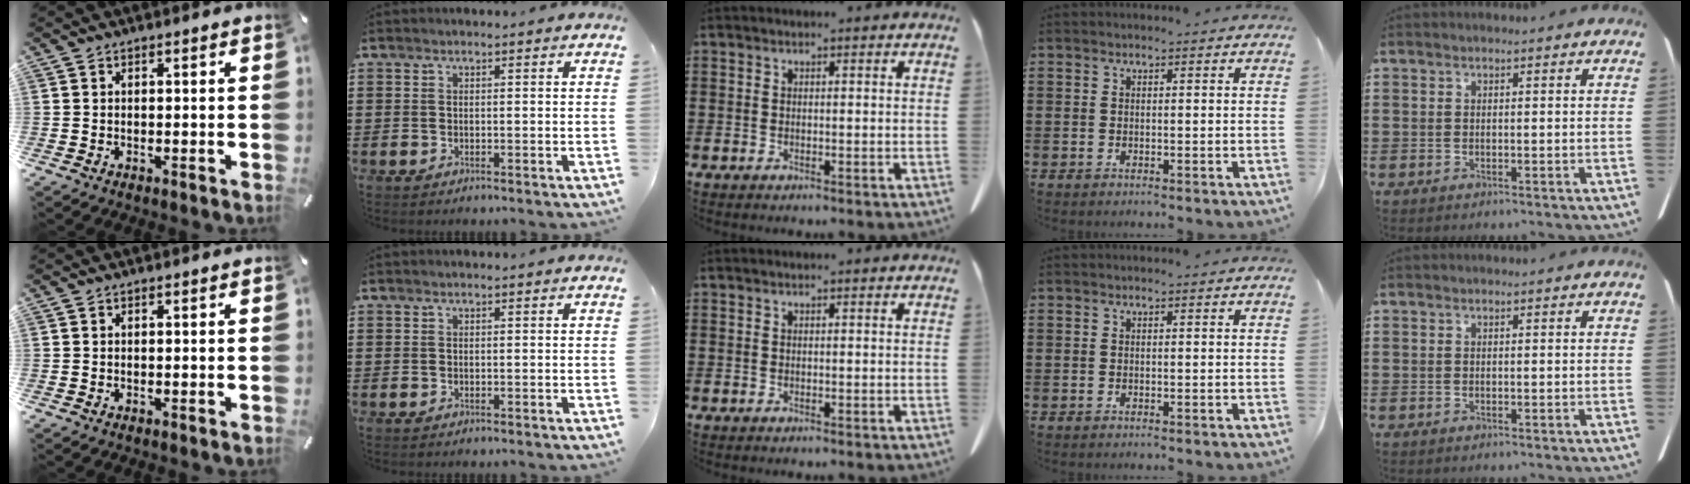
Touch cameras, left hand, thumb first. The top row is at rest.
{}